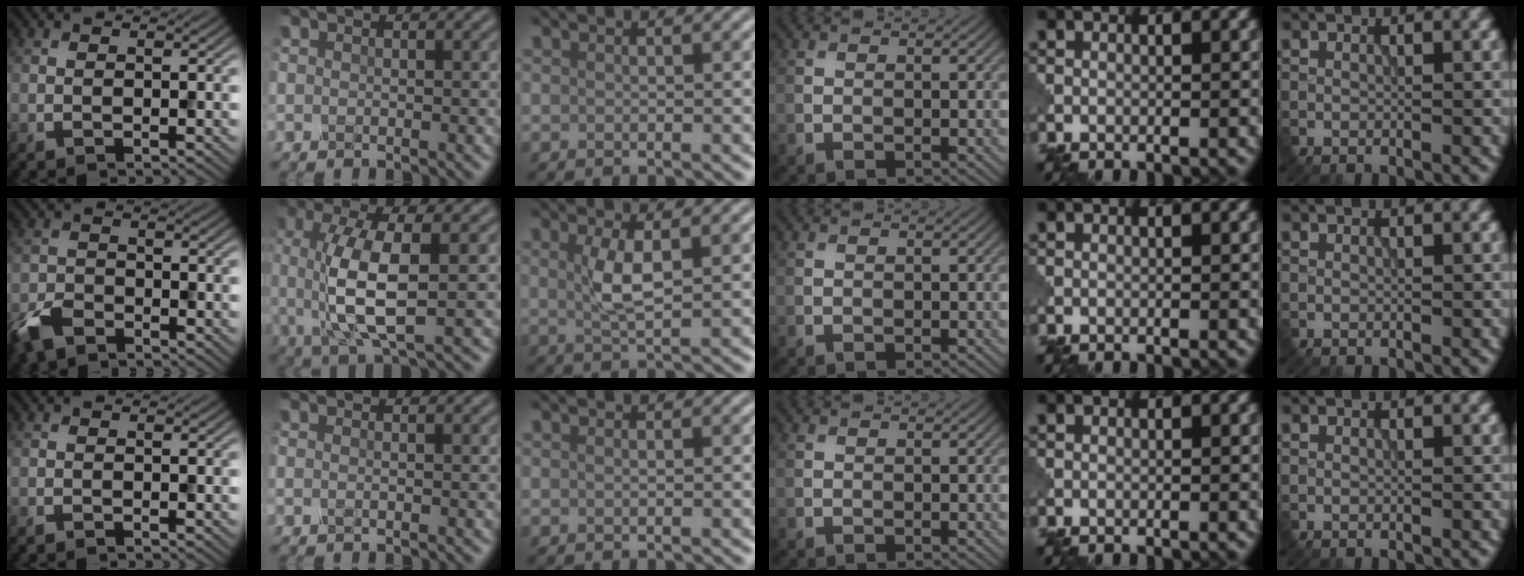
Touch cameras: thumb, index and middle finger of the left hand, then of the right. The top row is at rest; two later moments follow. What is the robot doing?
{"motion": "squeeze", "object": "clothespin"}